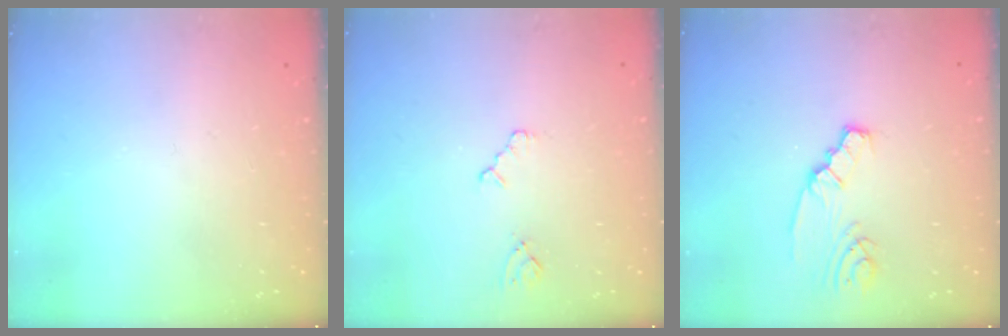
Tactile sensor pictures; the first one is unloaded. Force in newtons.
{"total": 2.9, "press": 2.9, "slide": 0.5}
{"total": 2.7, "press": 2.7, "slide": 0.4}